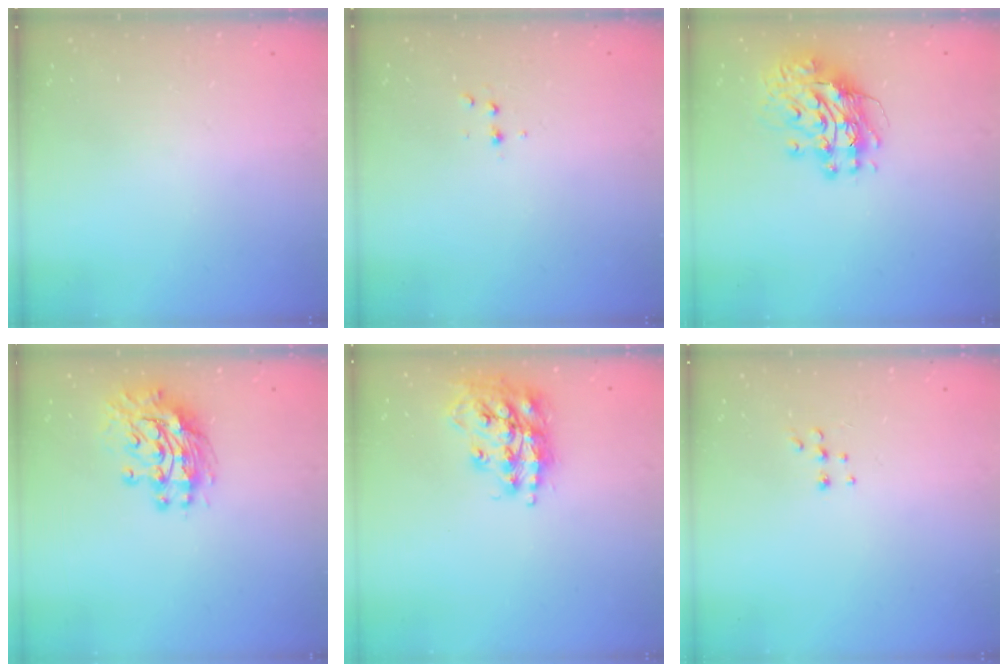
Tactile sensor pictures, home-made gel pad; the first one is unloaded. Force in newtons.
{"total": 4.0, "press": 3.9, "slide": 1.0}
{"total": 12.0, "press": 11.9, "slide": 1.7}
{"total": 12.5, "press": 12.4, "slide": 1.0}
{"total": 17.1, "press": 17.0, "slide": 1.5}
{"total": 5.5, "press": 5.4, "slide": 1.0}